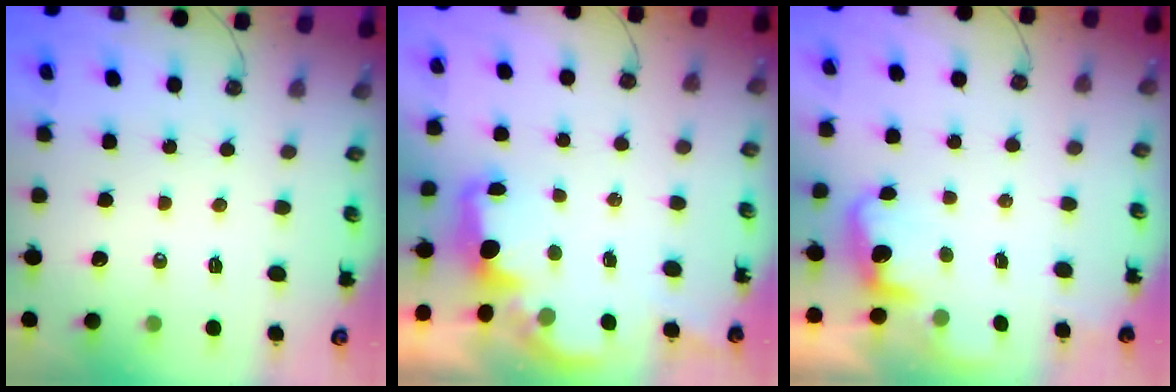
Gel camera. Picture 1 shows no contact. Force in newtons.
{"total": 2.0, "press": 1.8, "slide": 0.8}
{"total": 1.4, "press": 1.2, "slide": 0.8}